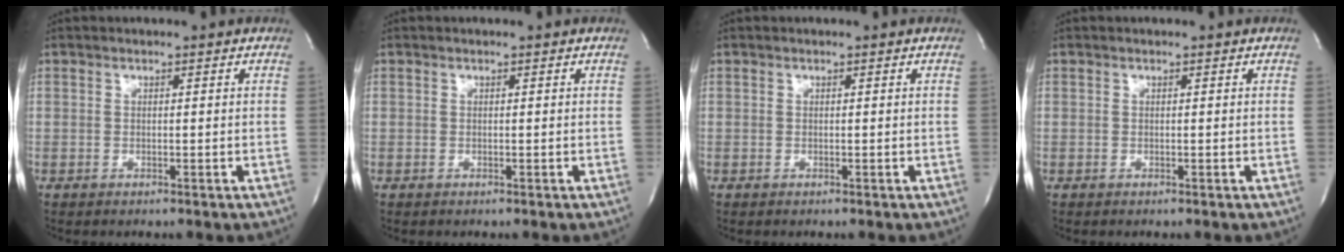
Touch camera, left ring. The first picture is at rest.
{"total": 0.0}
{"total": 0.0}
{"total": 0.0}